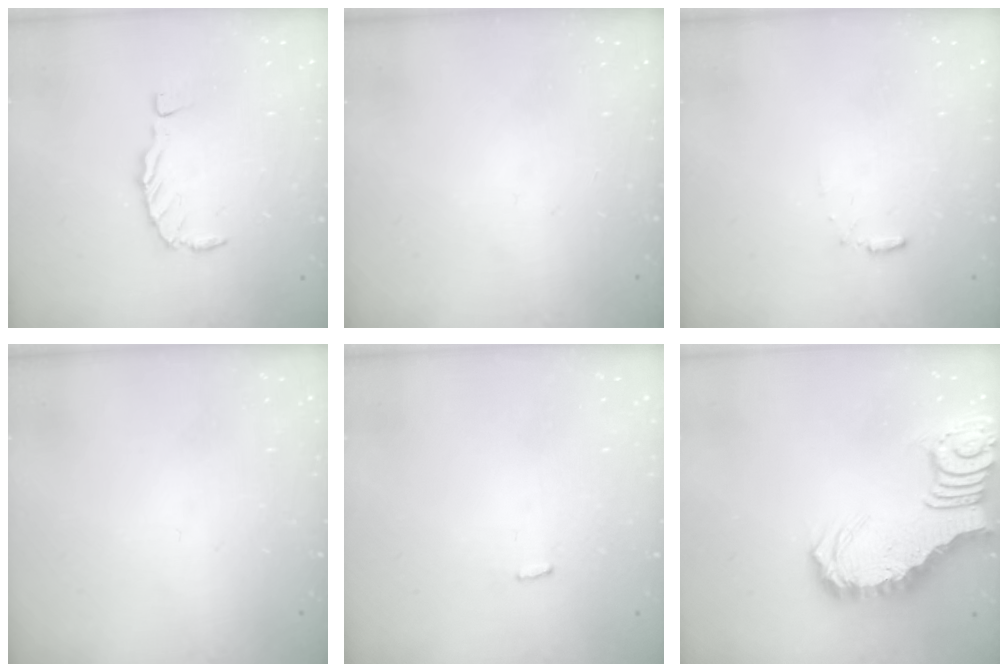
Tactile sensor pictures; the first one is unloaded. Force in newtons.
{"total": 0.0}
{"total": 4.9, "press": 4.9, "slide": 0.5}
{"total": 0.0}
{"total": 2.5, "press": 2.5, "slide": 0.4}
{"total": 7.1, "press": 7.1, "slide": 1.0}